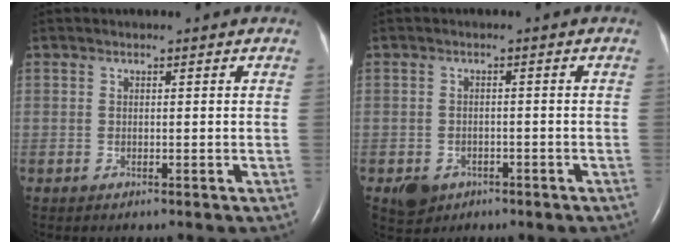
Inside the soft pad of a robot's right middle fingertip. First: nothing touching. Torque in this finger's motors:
{"motor_torque": [-0.02, -0.22, 0.04, 0.01]}